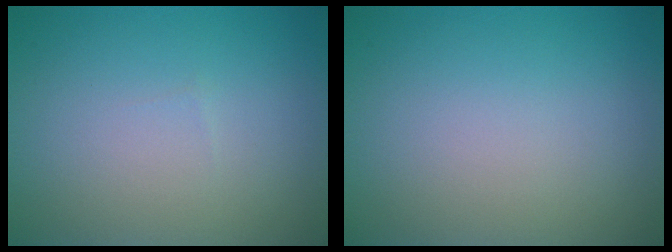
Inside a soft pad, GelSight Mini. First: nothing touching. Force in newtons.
{"total": 0.0}